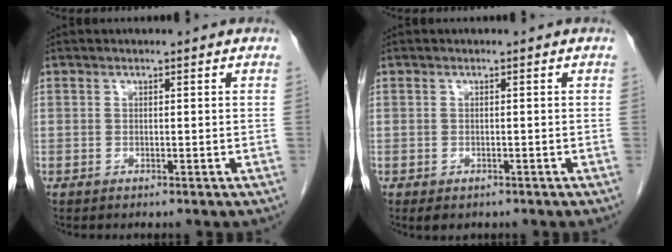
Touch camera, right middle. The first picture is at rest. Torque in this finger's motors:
{"motor_torque": [0.36, -0.16, -0.01, 0.00]}